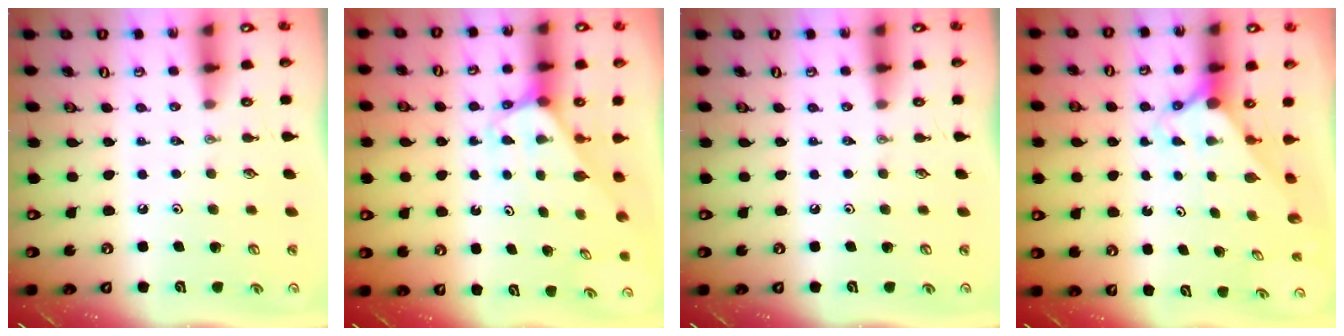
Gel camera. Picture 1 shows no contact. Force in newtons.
{"total": 2.5, "press": 2.5, "slide": 0.1}
{"total": 0.0}
{"total": 2.2, "press": 2.2, "slide": 0.2}